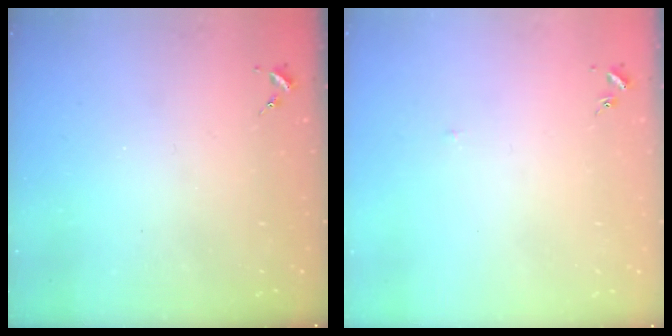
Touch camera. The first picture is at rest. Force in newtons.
{"total": 1.4, "press": 1.3, "slide": 0.3}